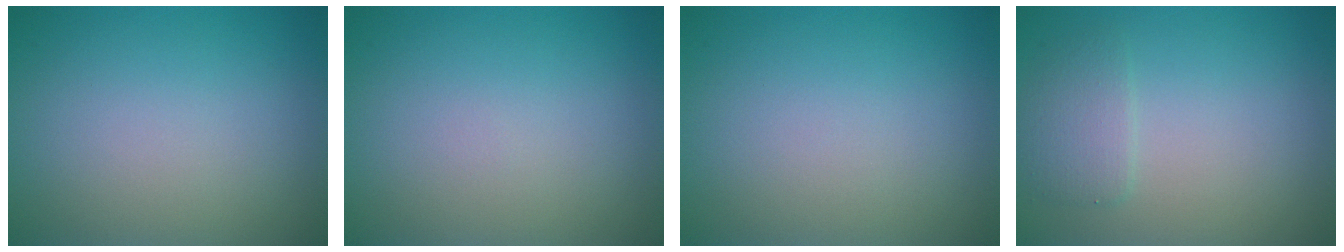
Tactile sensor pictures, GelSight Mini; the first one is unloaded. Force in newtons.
{"total": 0.0}
{"total": 0.0}
{"total": 2.0, "press": 2.0, "slide": 0.2}